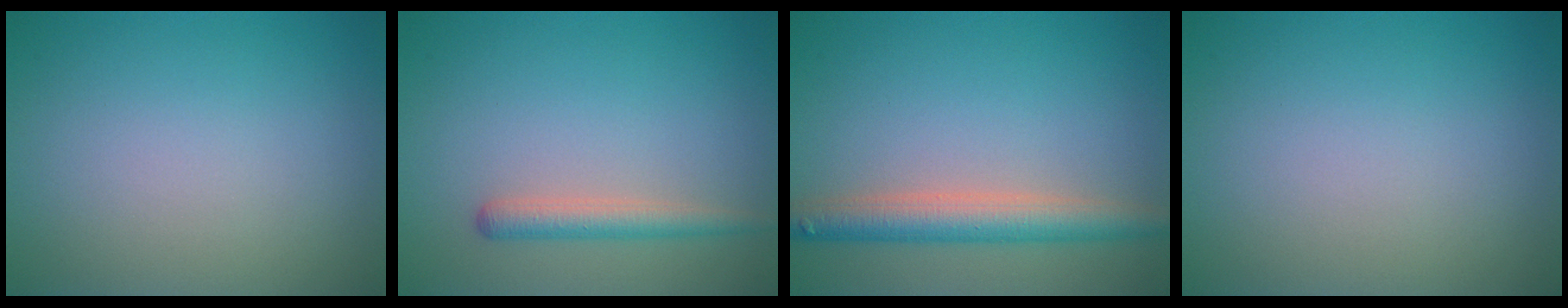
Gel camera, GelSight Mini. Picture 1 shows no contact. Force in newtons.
{"total": 2.2, "press": 2.2, "slide": 0.1}
{"total": 4.3, "press": 4.3, "slide": 0.2}
{"total": 0.0}